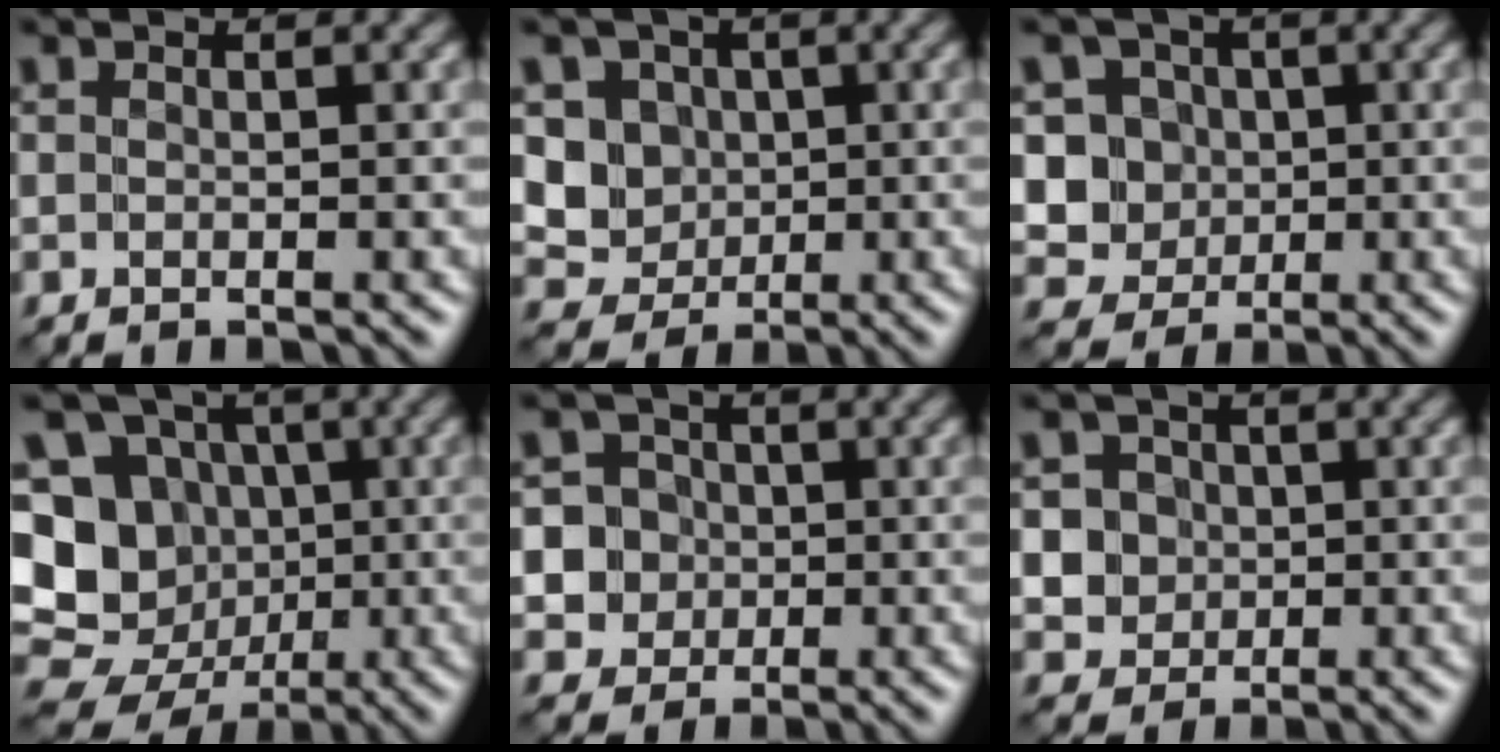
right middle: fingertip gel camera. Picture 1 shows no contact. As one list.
[{"total": 4.0, "force": [0.8, 3.8, 1.2], "torque": [-0.013, 0.002, 0.004]}, {"total": 5.6, "force": [0.5, 5.3, 1.6], "torque": [-0.015, 0.024, -0.002]}, {"total": 14.3, "force": [-1.1, 13.4, 4.8], "torque": [-0.128, 0.026, -0.042]}, {"total": 6.6, "force": [-0.1, 6.5, 1.3], "torque": [-0.015, 0.026, -0.012]}, {"total": 5.3, "force": [0.8, 5.0, 1.5], "torque": [-0.017, 0.032, -0.001]}]